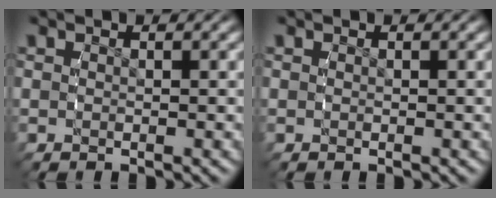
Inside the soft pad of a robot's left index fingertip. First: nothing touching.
{"total": 0.0}